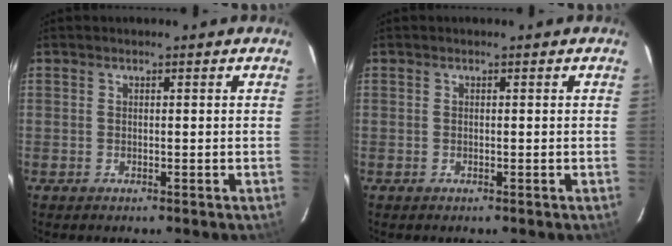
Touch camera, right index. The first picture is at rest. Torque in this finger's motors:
{"motor_torque": [0.00, 0.00, 0.02, 0.00]}